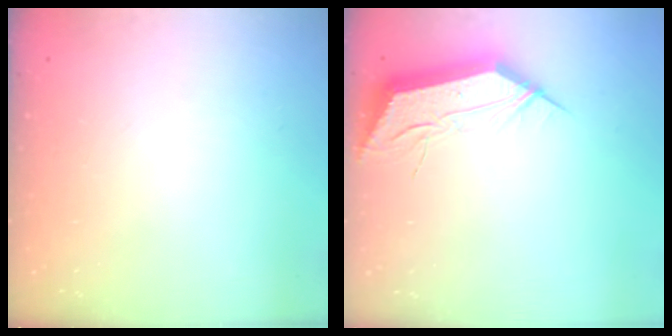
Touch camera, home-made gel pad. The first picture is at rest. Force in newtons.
{"total": 13.1, "press": 13.1, "slide": 0.7}